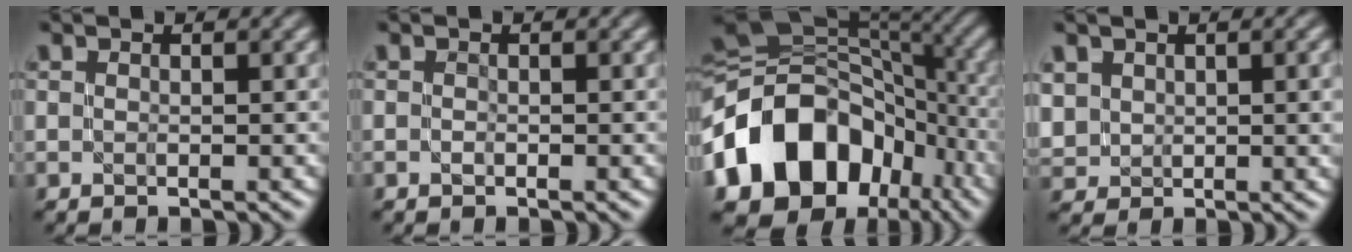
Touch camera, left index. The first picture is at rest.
{"total": 0.0}
{"total": 15.9, "force": [-5.7, 11.9, 8.9], "torque": [-0.166, 0.004, -0.115]}
{"total": 5.0, "force": [1.5, 3.7, 3.1], "torque": [-0.076, -0.001, 0.031]}